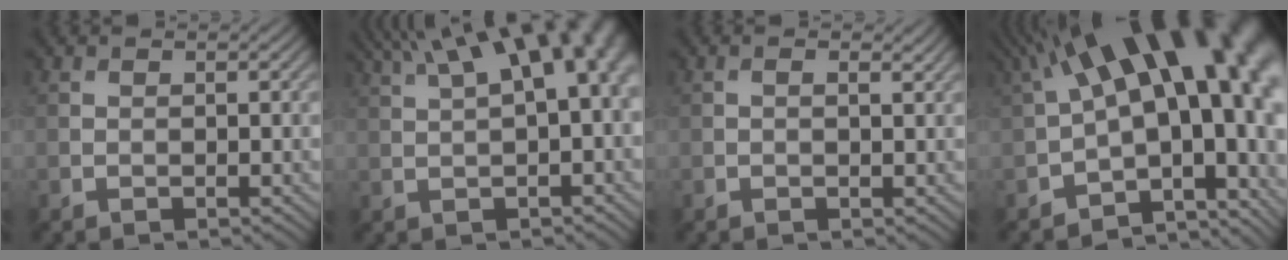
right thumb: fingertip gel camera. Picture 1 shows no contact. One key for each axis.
{"total": 13.5, "fx": 5.5, "fy": 4.8, "fz": 11.3, "tx": -0.160, "ty": 0.045, "tz": 0.083}
{"total": 1.1, "fx": 0.5, "fy": 0.3, "fz": 1.0, "tx": -0.016, "ty": -0.002, "tz": 0.008}
{"total": 19.4, "fx": 3.5, "fy": 9.2, "fz": 16.7, "tx": -0.200, "ty": 0.002, "tz": 0.095}